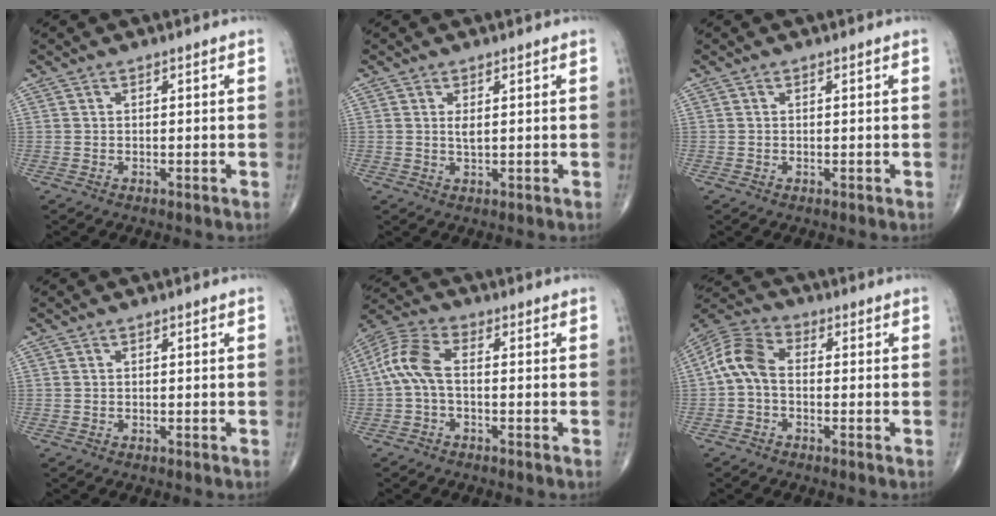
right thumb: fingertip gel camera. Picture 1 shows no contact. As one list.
[{"total": 1.6, "force": [0.4, 0.5, 1.5], "torque": [-0.029, -0.005, 0.012]}, {"total": 0.0}, {"total": 0.0}, {"total": 7.6, "force": [-0.6, 3.7, 6.7], "torque": [-0.154, 0.026, -0.021]}, {"total": 7.7, "force": [-0.7, 4.9, 5.8], "torque": [-0.113, 0.026, -0.031]}]